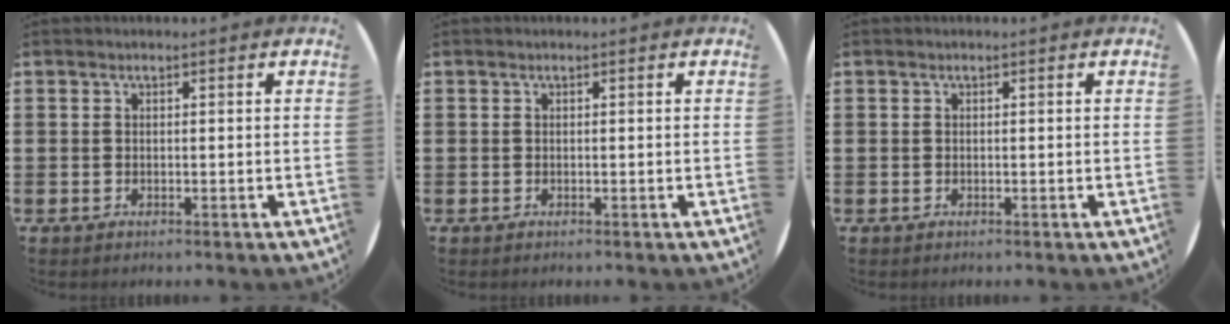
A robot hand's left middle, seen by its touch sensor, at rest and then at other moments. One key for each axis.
{"total": 0.0}
{"total": 0.0}